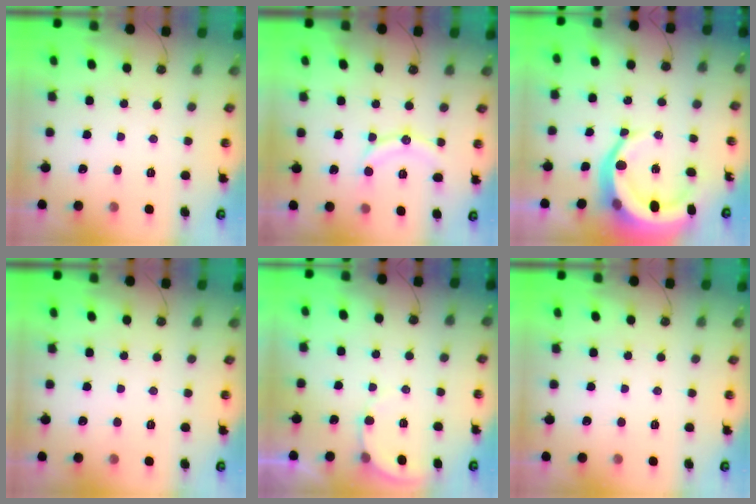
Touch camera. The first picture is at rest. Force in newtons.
{"total": 10.6, "press": 10.6, "slide": 0.3}
{"total": 12.7, "press": 12.6, "slide": 1.6}
{"total": 0.0}
{"total": 4.3, "press": 4.3, "slide": 0.3}
{"total": 0.0}